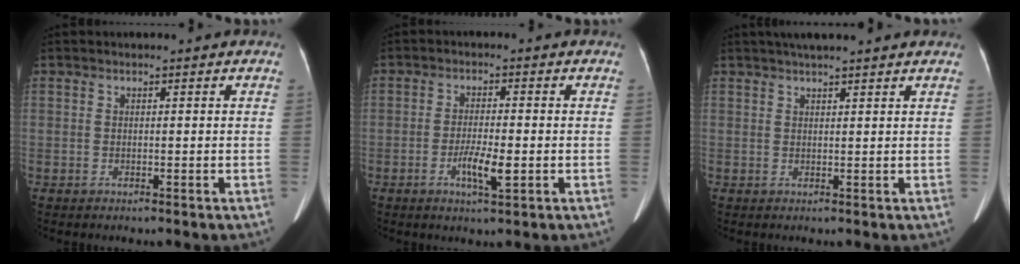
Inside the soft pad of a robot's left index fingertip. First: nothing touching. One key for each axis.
{"total": 4.6, "fx": -1.4, "fy": 0.9, "fz": 4.3, "tx": -0.081, "ty": -0.004, "tz": -0.023}
{"total": 7.7, "fx": 6.5, "fy": 0.3, "fz": 4.0, "tx": -0.059, "ty": 0.035, "tz": 0.086}